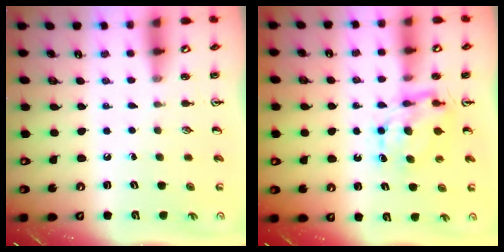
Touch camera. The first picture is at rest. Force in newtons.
{"total": 7.0, "press": 7.0, "slide": 0.6}